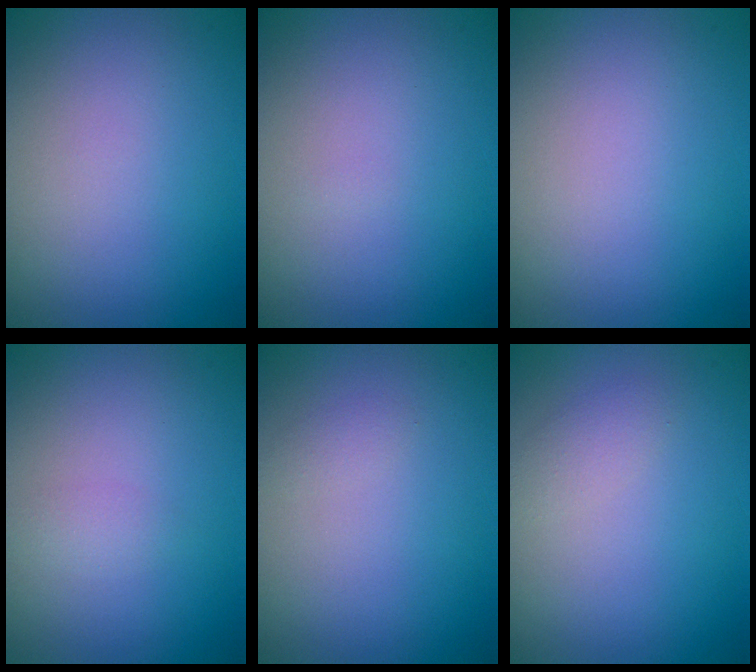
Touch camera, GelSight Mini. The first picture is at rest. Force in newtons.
{"total": 0.0}
{"total": 0.0}
{"total": 0.9, "press": 0.9, "slide": 0.0}
{"total": 0.6, "press": 0.6, "slide": 0.0}
{"total": 1.2, "press": 1.2, "slide": 0.0}